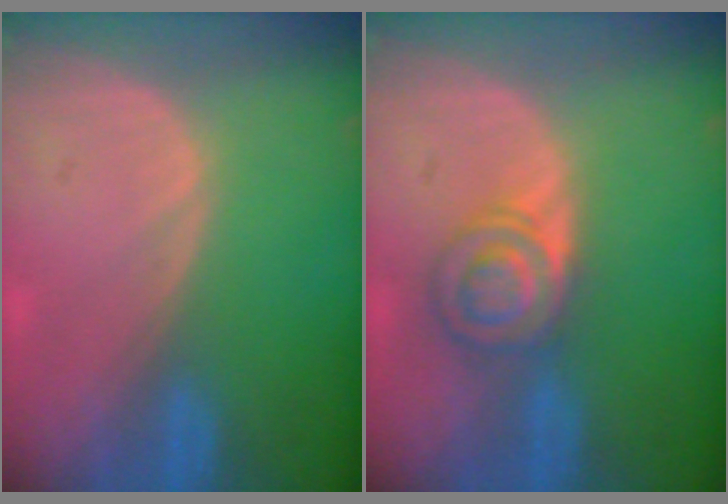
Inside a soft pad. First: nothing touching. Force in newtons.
{"total": 5.2, "press": 5.2, "slide": 0.4}